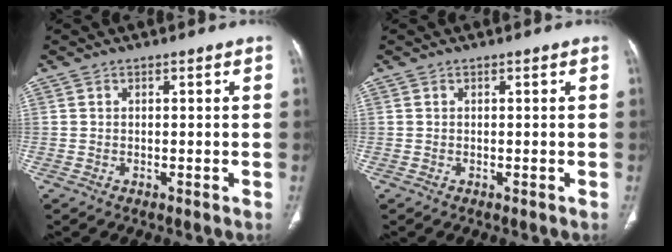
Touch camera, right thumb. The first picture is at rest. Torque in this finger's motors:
{"motor_torque": [0.00, 0.00, 0.00, 0.00, 0.03]}